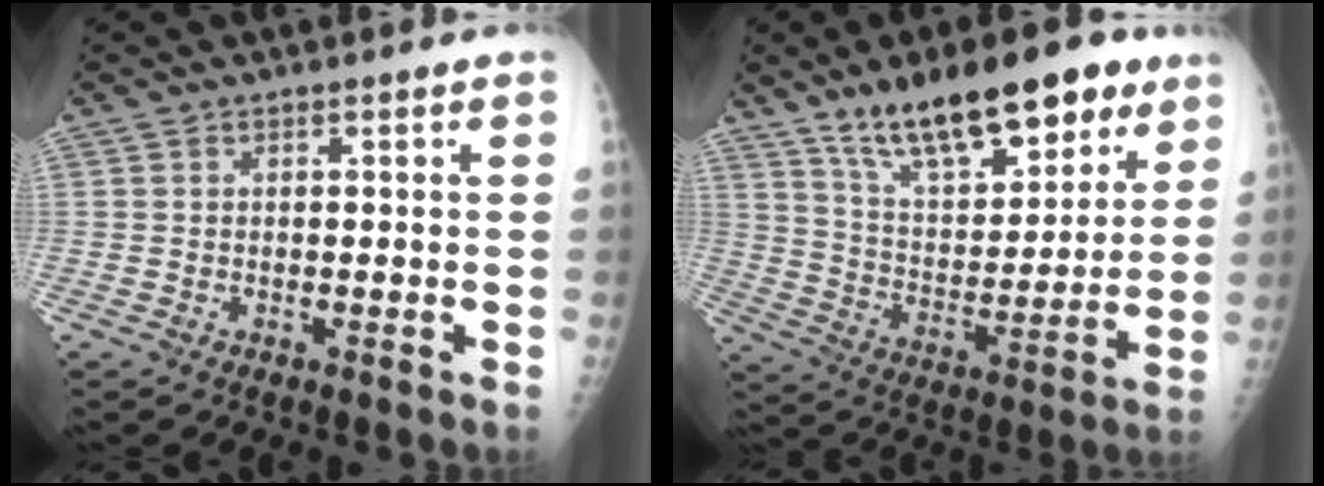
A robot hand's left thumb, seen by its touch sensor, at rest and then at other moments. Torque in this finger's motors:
{"motor_torque": [0.75, 0.69, 1.07, -1.71, 0.16]}